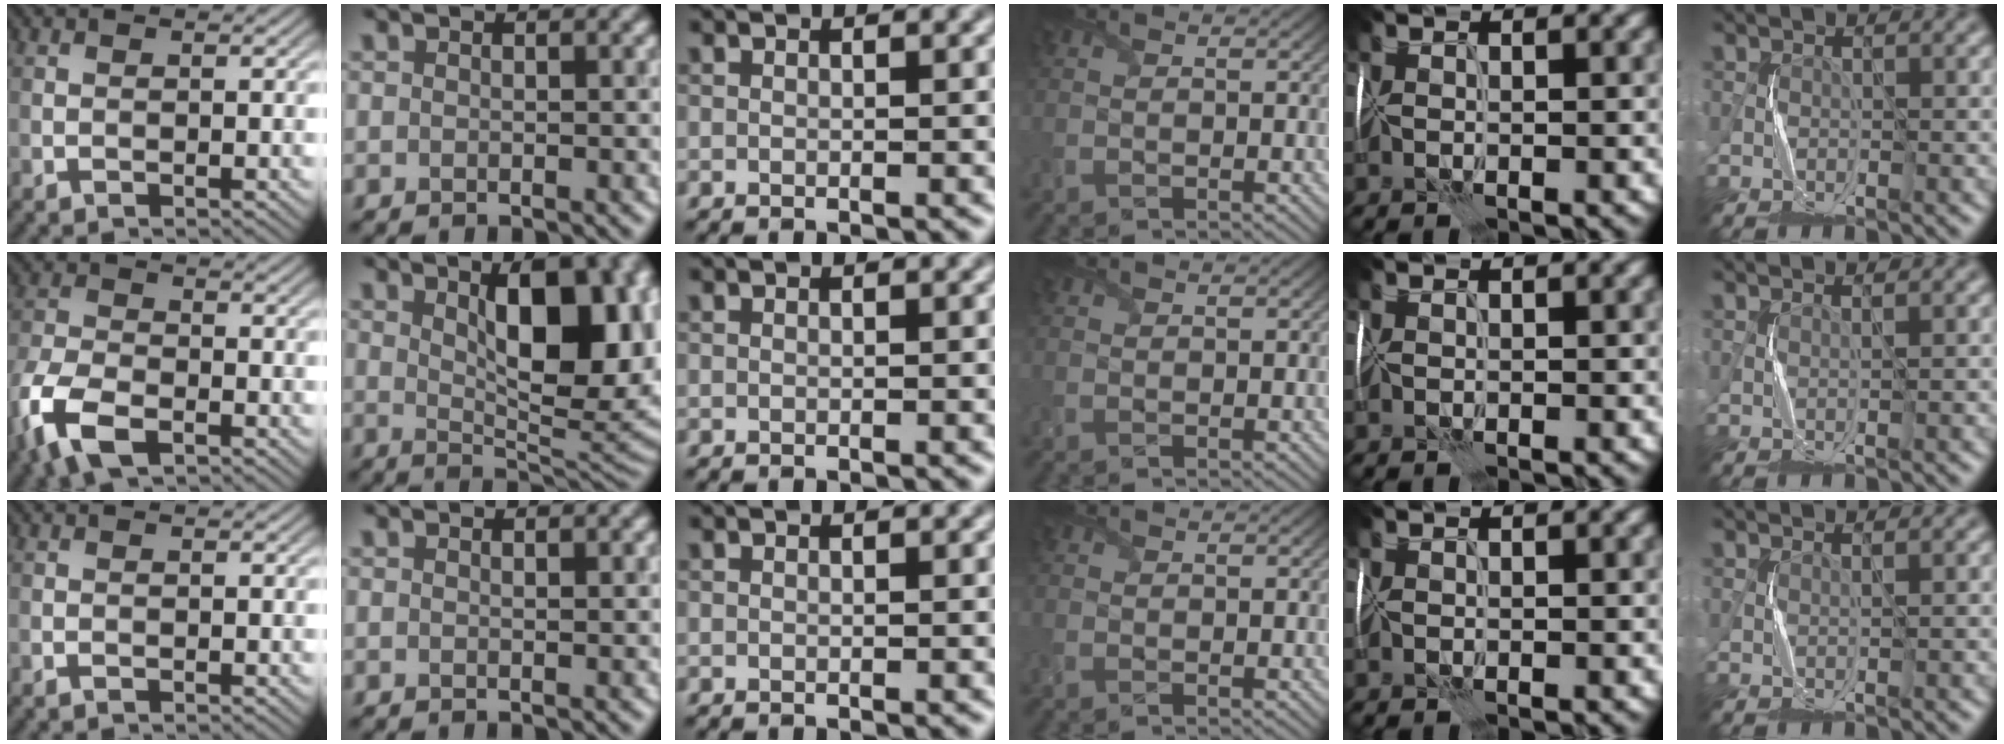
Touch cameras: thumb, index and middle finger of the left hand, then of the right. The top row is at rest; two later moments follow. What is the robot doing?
{"motion": "fold", "object": "tissue"}